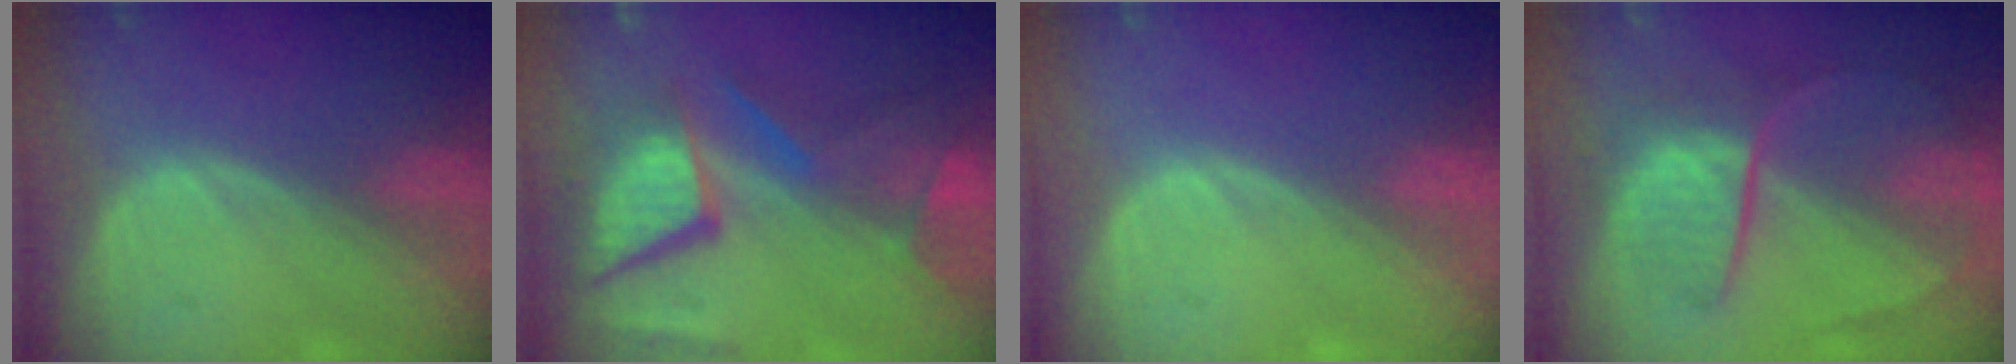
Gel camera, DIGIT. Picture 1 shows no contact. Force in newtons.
{"total": 12.4, "press": 10.2, "slide": 7.0}
{"total": 0.0}
{"total": 8.7, "press": 7.5, "slide": 4.5}